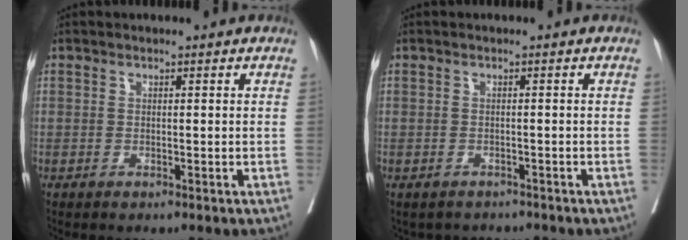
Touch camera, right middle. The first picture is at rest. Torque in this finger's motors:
{"motor_torque": [0.16, -0.24, -0.02, -0.01]}